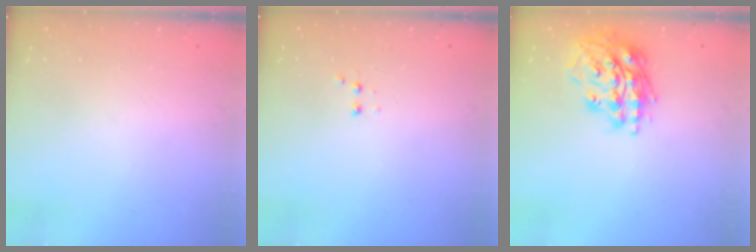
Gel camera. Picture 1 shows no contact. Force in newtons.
{"total": 2.9, "press": 2.7, "slide": 1.0}
{"total": 17.6, "press": 17.4, "slide": 2.6}